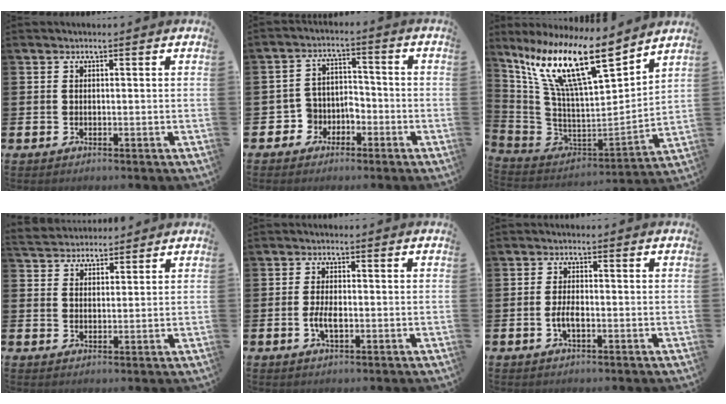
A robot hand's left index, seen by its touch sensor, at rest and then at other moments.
{"total": 4.3, "force": [-2.5, 3.4, 0.5], "torque": [-0.027, 0.007, -0.053]}
{"total": 14.9, "force": [10.0, 3.3, 10.5], "torque": [-0.245, -0.063, 0.169]}
{"total": 3.8, "force": [3.7, 1.1, -0.3], "torque": [-0.012, -0.010, 0.069]}
{"total": 3.1, "force": [-0.6, 1.3, 2.8], "torque": [-0.047, 0.000, -0.012]}
{"total": 2.5, "force": [-0.7, 1.1, 2.2], "torque": [-0.037, 0.001, -0.014]}